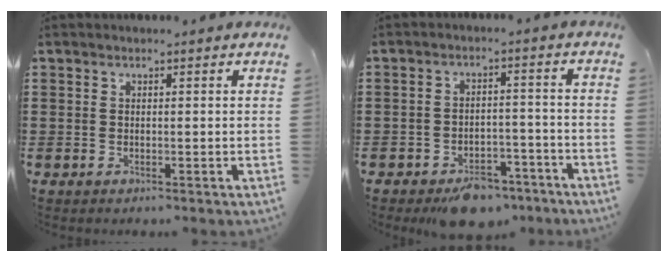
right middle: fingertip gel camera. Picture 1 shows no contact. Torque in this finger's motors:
{"motor_torque": [0.94, -0.85, 0.32, 0.07]}